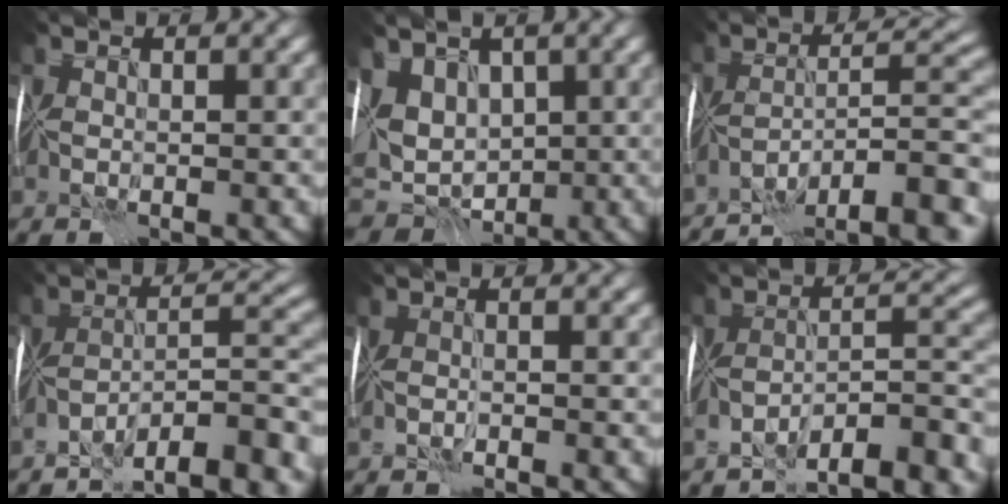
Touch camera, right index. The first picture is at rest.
{"total": 9.8, "force": [1.7, 7.3, 6.3], "torque": [-0.123, 0.014, 0.033]}
{"total": 11.5, "force": [-8.7, 2.4, 7.2], "torque": [-0.111, -0.004, -0.136]}
{"total": 11.0, "force": [-8.4, 2.5, 6.5], "torque": [-0.084, 0.003, -0.132]}
{"total": 2.1, "force": [-2.0, -0.6, 0.1], "torque": [-0.003, -0.002, -0.033]}
{"total": 9.9, "force": [-7.9, 2.4, 5.5], "torque": [-0.065, -0.005, -0.121]}